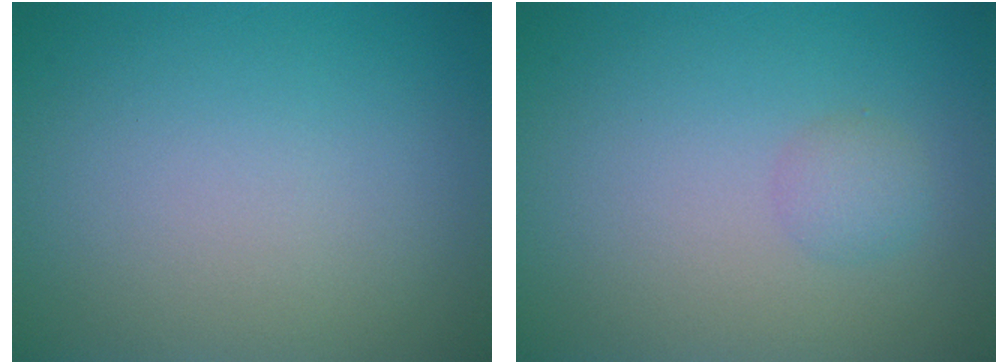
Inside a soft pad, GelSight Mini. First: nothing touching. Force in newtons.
{"total": 1.3, "press": 1.3, "slide": 0.0}